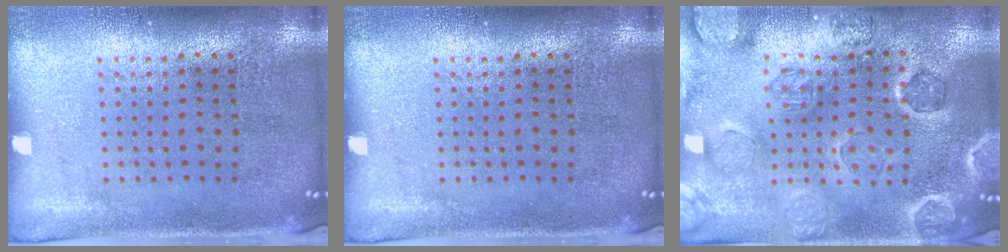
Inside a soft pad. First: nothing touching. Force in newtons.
{"total": 0.0}
{"total": 1.7, "press": 1.7, "slide": 0.2}